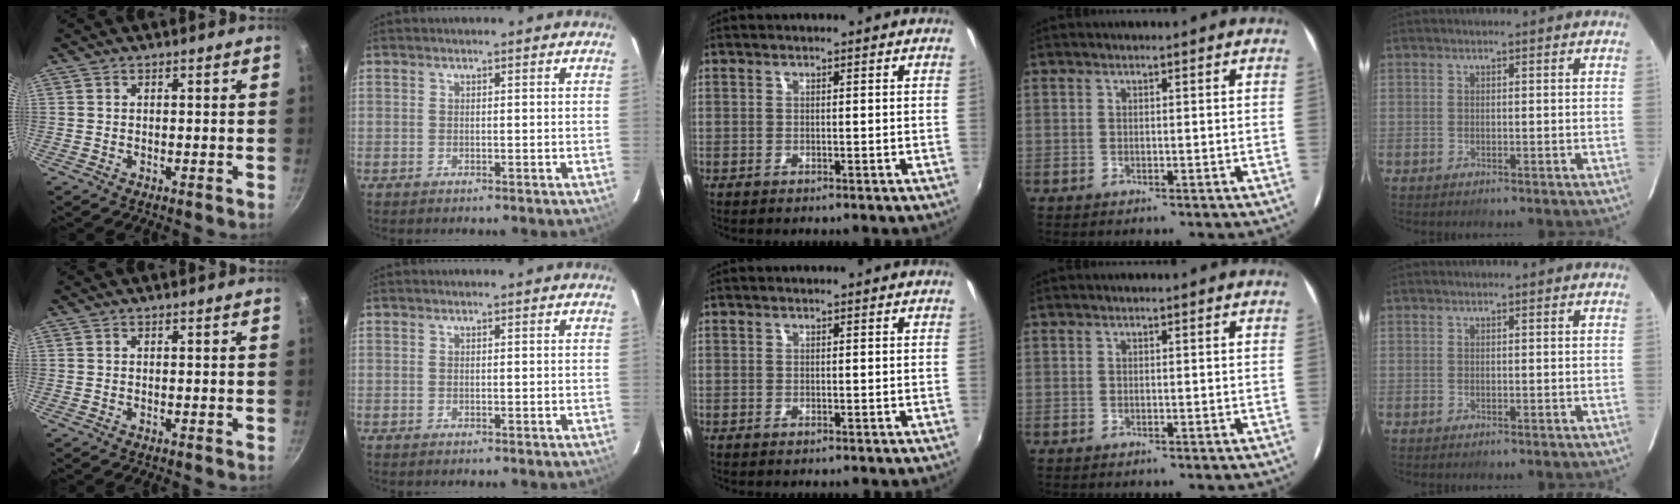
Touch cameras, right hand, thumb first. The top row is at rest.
{}